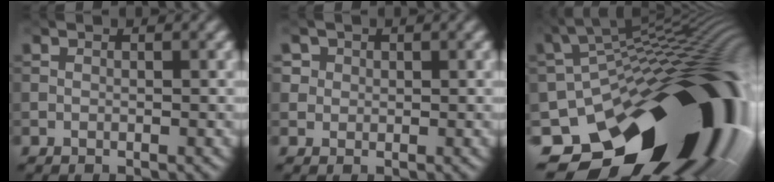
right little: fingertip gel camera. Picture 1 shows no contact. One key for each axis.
{"total": 1.9, "fx": 0.7, "fy": 1.6, "fz": 0.5, "tx": -0.012, "ty": -0.004, "tz": 0.021}
{"total": 20.1, "fx": -10.1, "fy": 9.8, "fz": 14.4, "tx": -0.200, "ty": -0.018, "tz": -0.150}